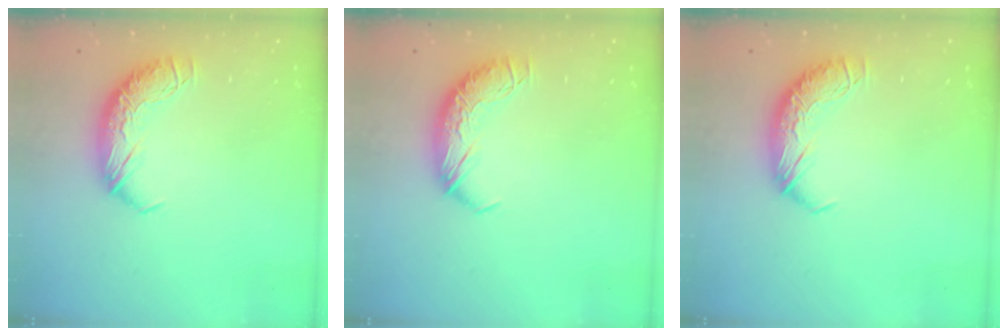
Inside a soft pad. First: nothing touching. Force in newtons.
{"total": 0.0}
{"total": 0.0}